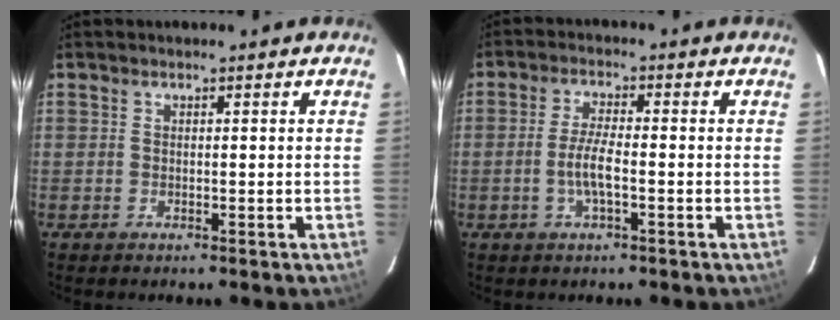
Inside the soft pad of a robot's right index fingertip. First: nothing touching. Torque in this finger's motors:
{"motor_torque": [0.97, -0.22, 0.50, 0.13]}